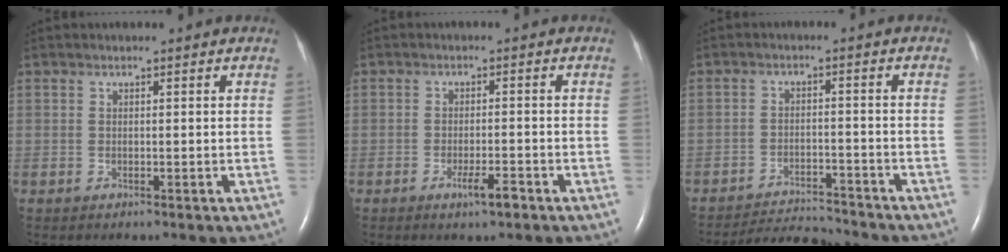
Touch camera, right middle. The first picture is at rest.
{"total": 3.1, "force": [-1.9, 0.4, 2.5], "torque": [-0.045, -0.003, -0.032]}
{"total": 7.2, "force": [-7.2, 0.0, 0.3], "torque": [-0.009, -0.010, -0.122]}